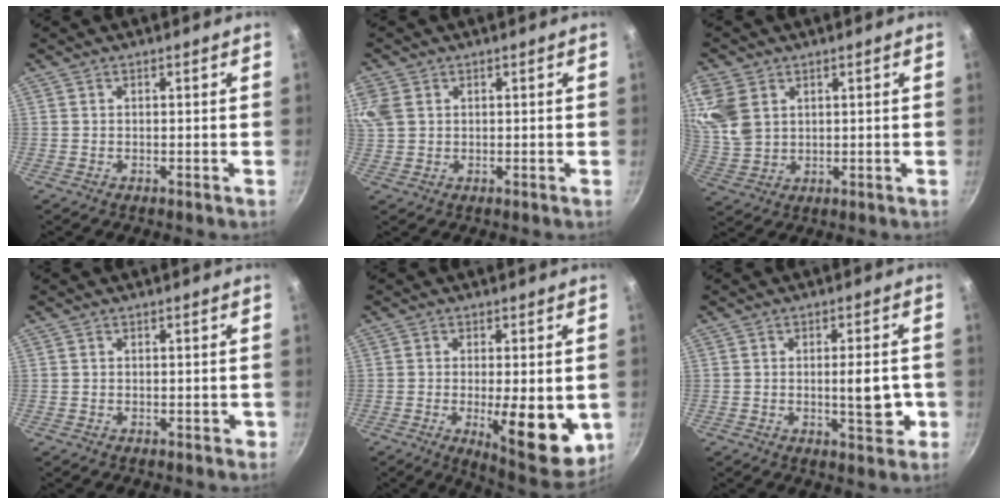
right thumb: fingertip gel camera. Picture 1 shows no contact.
{"total": 7.1, "force": [2.1, 5.2, 4.3], "torque": [-0.103, 0.011, 0.043]}
{"total": 9.2, "force": [3.3, 6.6, 5.5], "torque": [-0.102, -0.017, 0.069]}
{"total": 1.0, "force": [-0.4, 0.8, 0.5], "torque": [0.001, 0.005, -0.004]}
{"total": 13.8, "force": [-2.5, 4.9, 12.6], "torque": [-0.146, -0.009, -0.022]}
{"total": 7.1, "force": [-1.1, 2.7, 6.4], "torque": [-0.066, 0.004, -0.015]}